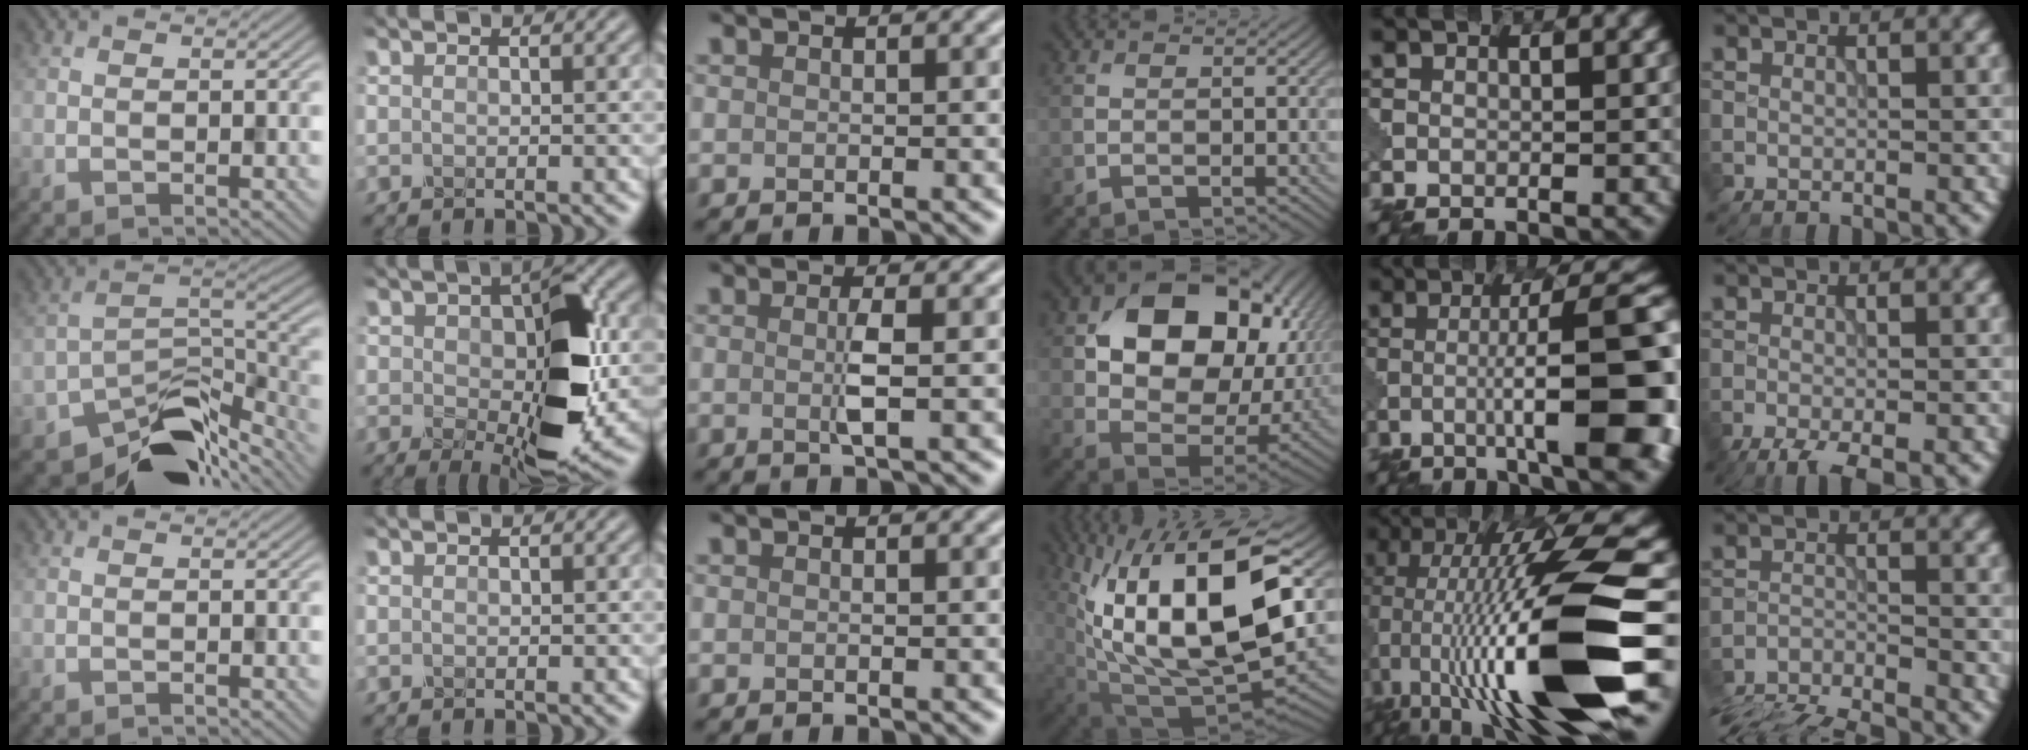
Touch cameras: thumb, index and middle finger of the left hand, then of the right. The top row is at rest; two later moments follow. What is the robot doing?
{"motion": "disassemble", "object": "pitcher"}